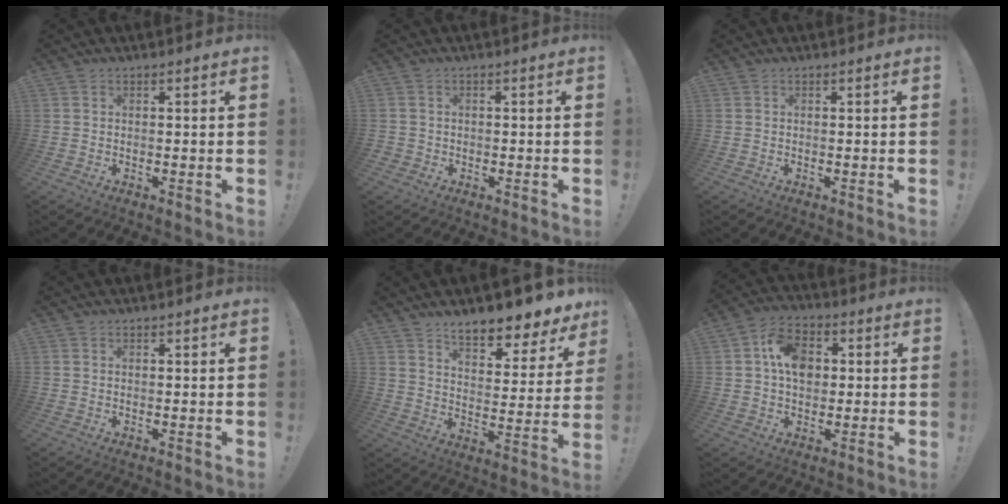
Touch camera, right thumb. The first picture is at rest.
{"total": 1.4, "force": [-0.2, 1.4, 0.3], "torque": [-0.008, 0.005, -0.003]}
{"total": 0.0}
{"total": 0.0}
{"total": 10.1, "force": [8.4, 2.7, 4.9], "torque": [-0.068, -0.074, 0.143]}
{"total": 10.8, "force": [2.1, 7.9, 7.1], "torque": [-0.100, 0.010, 0.041]}